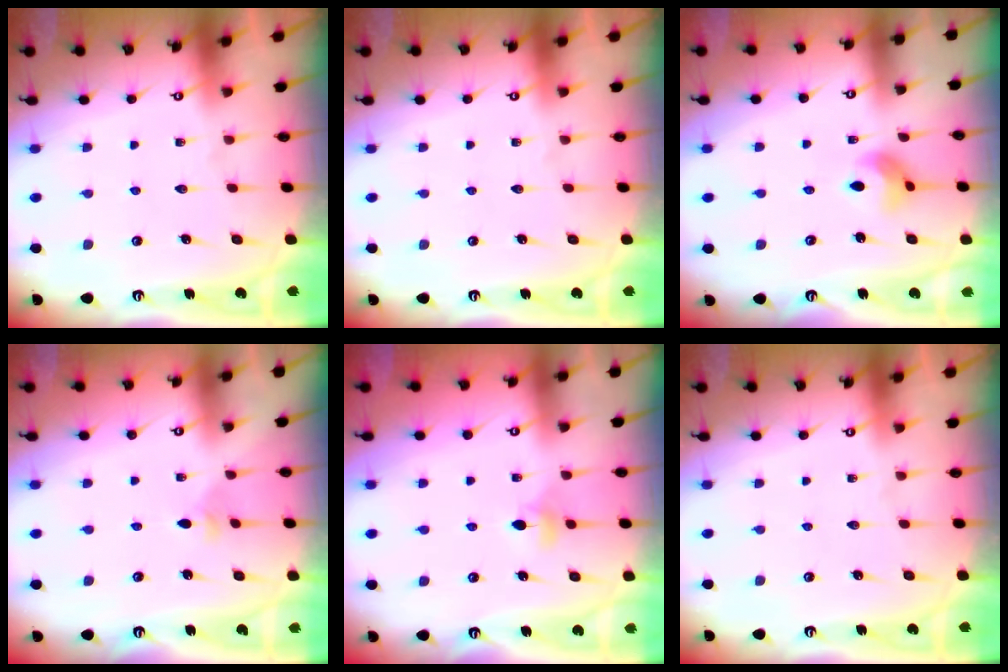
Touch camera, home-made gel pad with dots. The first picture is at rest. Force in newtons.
{"total": 0.0}
{"total": 7.0, "press": 7.0, "slide": 0.5}
{"total": 2.5, "press": 2.4, "slide": 0.6}
{"total": 3.7, "press": 3.6, "slide": 0.8}
{"total": 0.0}